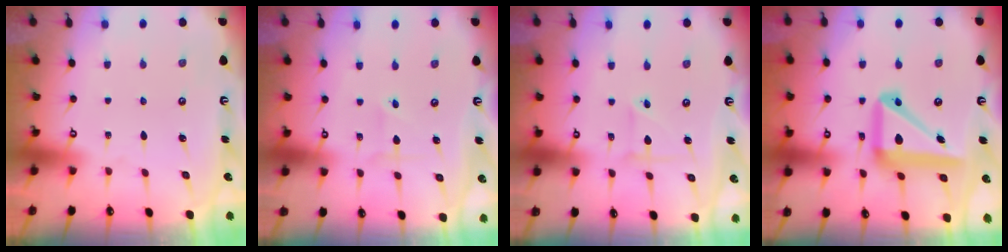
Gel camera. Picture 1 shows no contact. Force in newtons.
{"total": 1.7, "press": 1.7, "slide": 0.2}
{"total": 2.9, "press": 2.9, "slide": 0.3}
{"total": 16.7, "press": 16.6, "slide": 2.1}